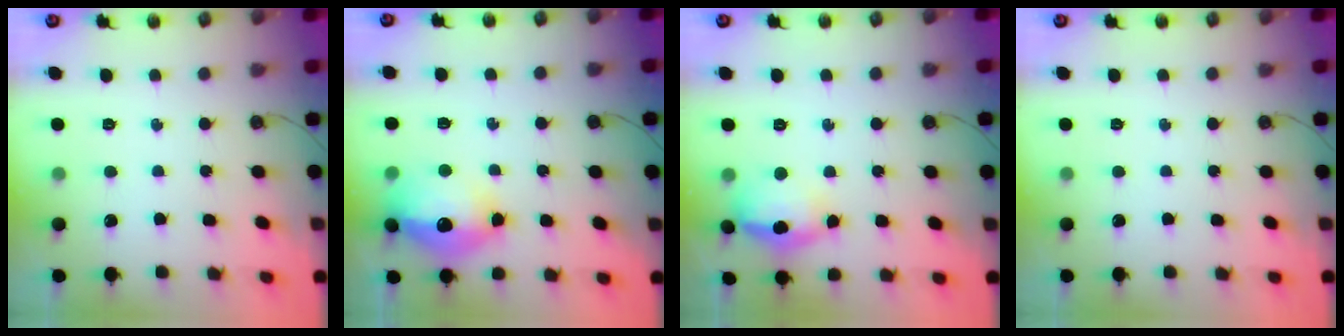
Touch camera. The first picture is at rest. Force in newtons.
{"total": 15.2, "press": 15.1, "slide": 1.6}
{"total": 15.2, "press": 14.2, "slide": 5.5}
{"total": 0.0}